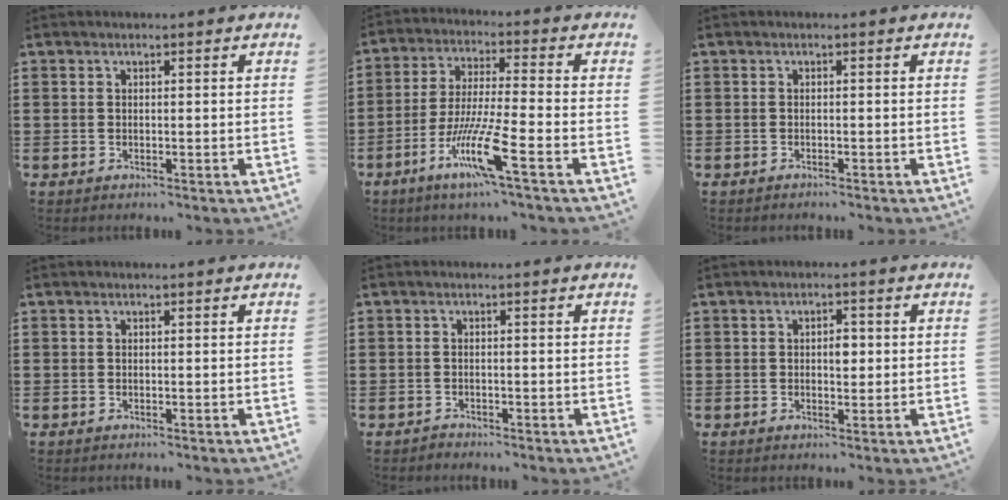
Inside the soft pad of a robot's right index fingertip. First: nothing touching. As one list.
[{"total": 10.6, "force": [-5.7, 0.7, 9.0], "torque": [-0.193, -0.010, -0.111]}, {"total": 0.5, "force": [-0.5, 0.0, 0.1], "torque": [-0.004, -0.003, -0.010]}, {"total": 0.0}, {"total": 0.8, "force": [-0.7, 0.2, 0.0], "torque": [-0.002, 0.002, -0.017]}, {"total": 2.4, "force": [0.2, 1.2, 2.0], "torque": [-0.024, -0.001, -0.002]}]